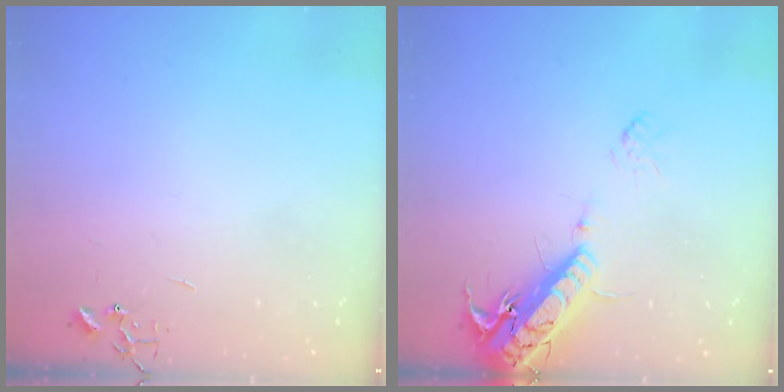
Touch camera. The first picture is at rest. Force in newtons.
{"total": 16.4, "press": 15.9, "slide": 3.8}